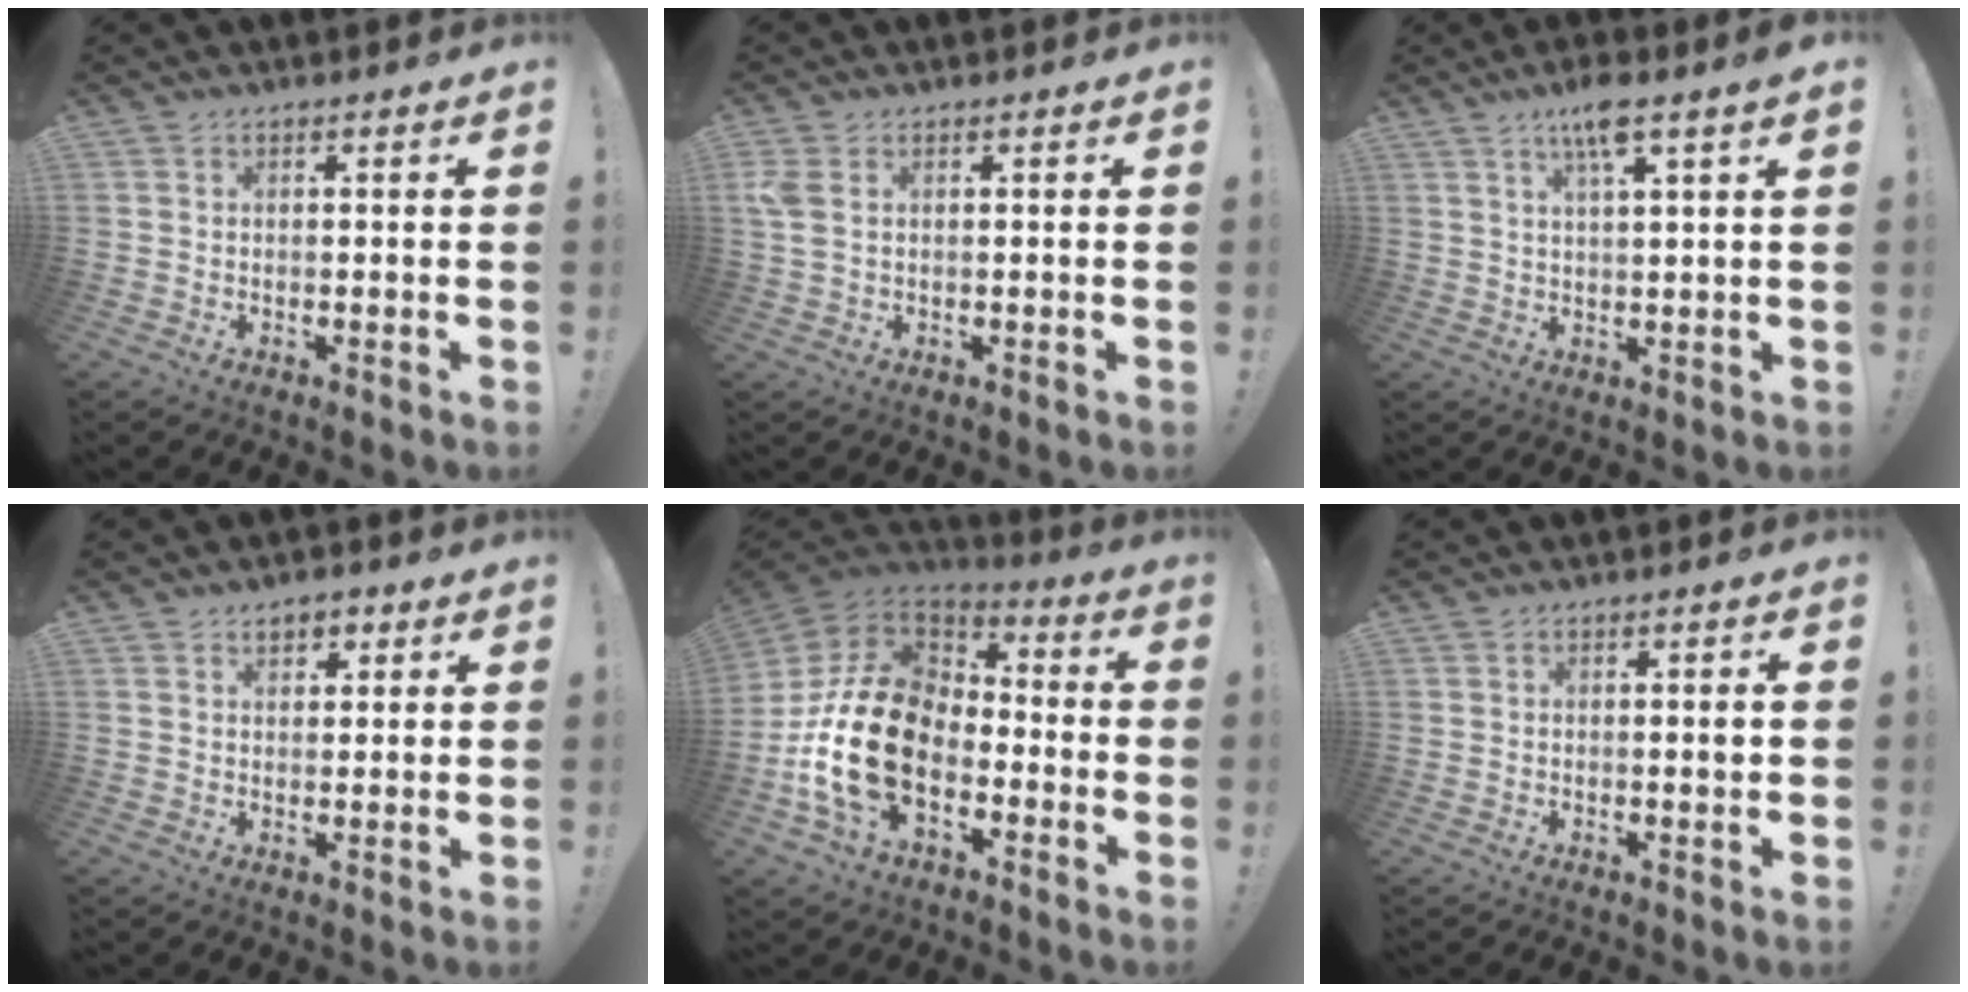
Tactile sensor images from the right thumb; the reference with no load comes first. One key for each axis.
{"total": 3.4, "fx": 1.1, "fy": 1.7, "fz": 2.7, "tx": -0.061, "ty": 0.000, "tz": 0.019}
{"total": 7.1, "fx": 4.1, "fy": 0.8, "fz": 5.7, "tx": -0.092, "ty": -0.015, "tz": 0.063}
{"total": 3.3, "fx": 1.5, "fy": 2.4, "fz": 1.7, "tx": -0.020, "ty": 0.001, "tz": 0.026}
{"total": 21.7, "fx": -5.4, "fy": 13.9, "fz": 15.7, "tx": -0.315, "ty": 0.035, "tz": -0.083}
{"total": 1.4, "fx": -0.1, "fy": -0.1, "fz": 1.4, "tx": -0.016, "ty": -0.002, "tz": -0.007}